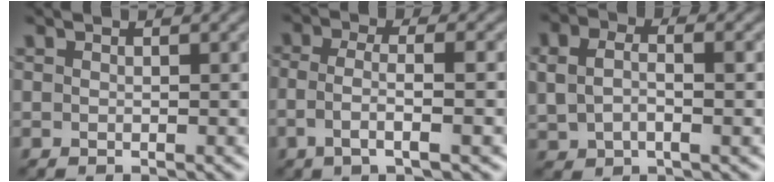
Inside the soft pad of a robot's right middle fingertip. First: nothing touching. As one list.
[{"total": 3.6, "force": [-1.0, 0.9, 3.3], "torque": [-0.067, 0.004, -0.023]}, {"total": 3.8, "force": [0.4, 2.2, 3.0], "torque": [-0.068, 0.006, 0.008]}]